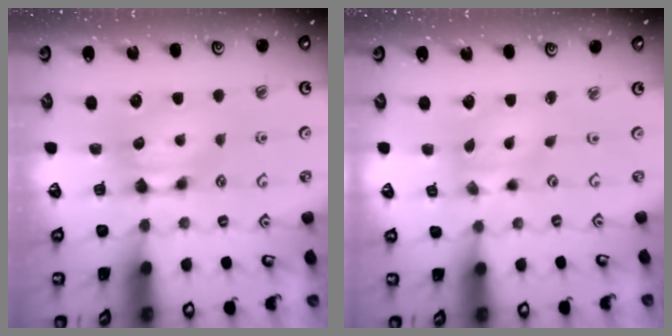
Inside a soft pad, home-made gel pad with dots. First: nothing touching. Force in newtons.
{"total": 1.6, "press": 1.0, "slide": 1.3}